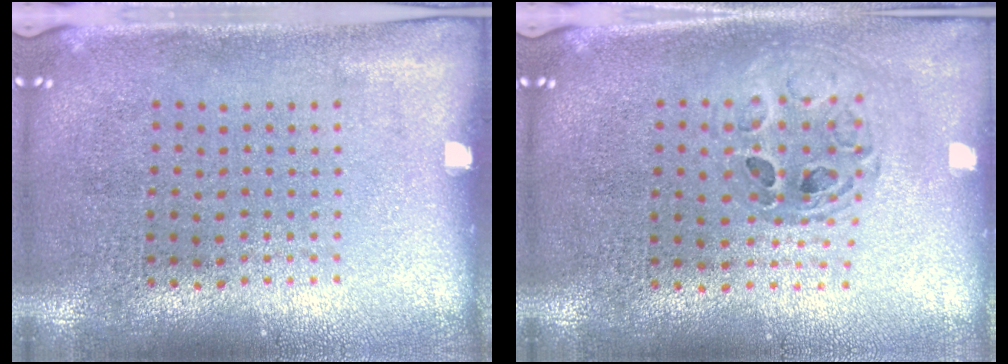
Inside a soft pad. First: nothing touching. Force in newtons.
{"total": 0.7, "press": 0.7, "slide": 0.1}